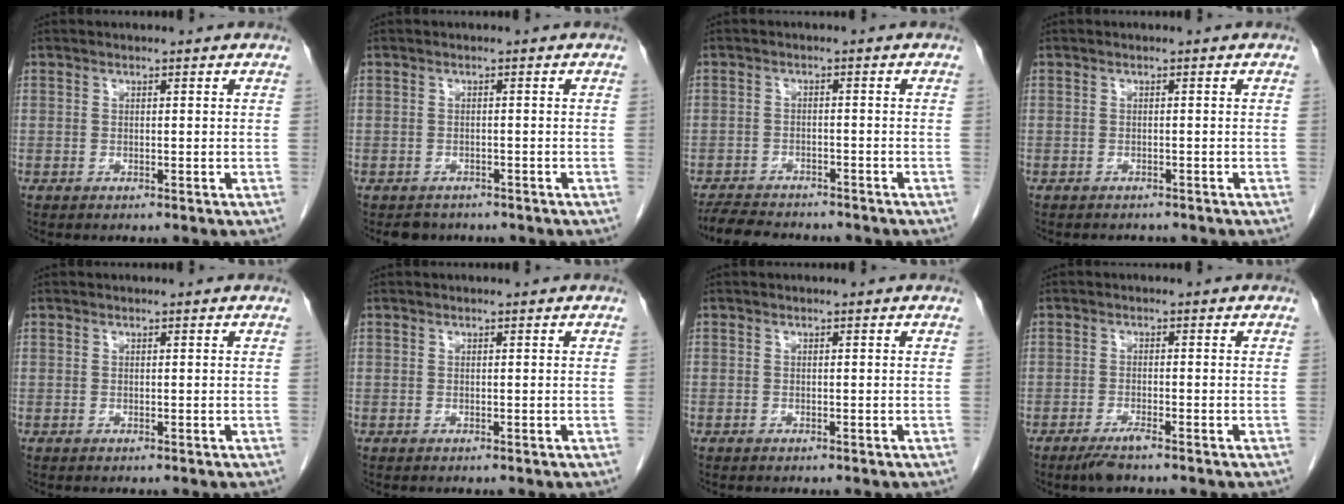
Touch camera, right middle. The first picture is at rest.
{"total": 2.4, "force": [-2.1, 1.3, 0.0], "torque": [-0.010, 0.000, -0.030]}
{"total": 7.7, "force": [-7.0, 2.2, 2.4], "torque": [-0.041, -0.012, -0.108]}
{"total": 2.3, "force": [-2.2, 0.8, 0.4], "torque": [-0.012, -0.005, -0.026]}
{"total": 0.0}
{"total": 0.0}
{"total": 0.0}
{"total": 2.8, "force": [-2.2, 0.0, 1.8], "torque": [-0.041, -0.005, -0.043]}